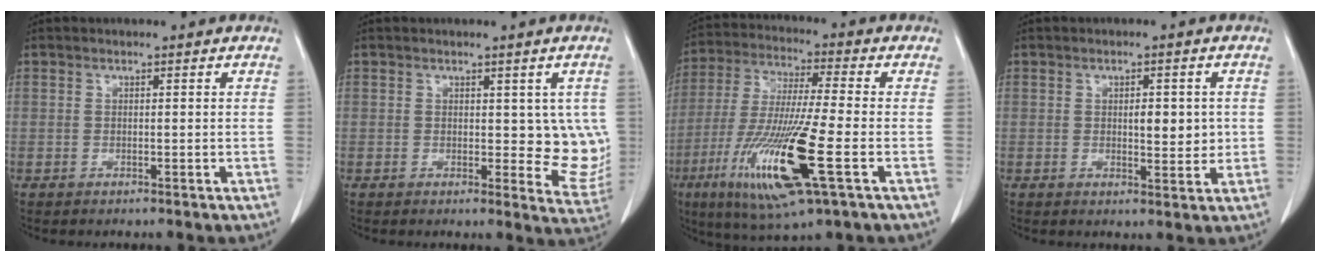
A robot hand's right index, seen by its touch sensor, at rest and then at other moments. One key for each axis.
{"total": 6.3, "fx": 0.9, "fy": 3.5, "fz": 5.2, "tx": -0.034, "ty": -0.008, "tz": 0.013}
{"total": 17.2, "fx": -6.1, "fy": 1.0, "fz": 16.0, "tx": -0.334, "ty": -0.034, "tz": -0.112}
{"total": 4.1, "fx": 0.4, "fy": 1.7, "fz": 3.8, "tx": -0.053, "ty": -0.003, "tz": 0.009}